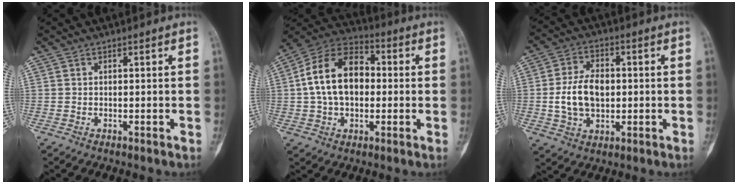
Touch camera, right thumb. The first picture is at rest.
{"total": 15.9, "force": [0.9, 10.6, 11.9], "torque": [-0.192, 0.030, 0.008]}
{"total": 10.3, "force": [-0.3, 6.9, 7.7], "torque": [-0.127, 0.011, -0.003]}